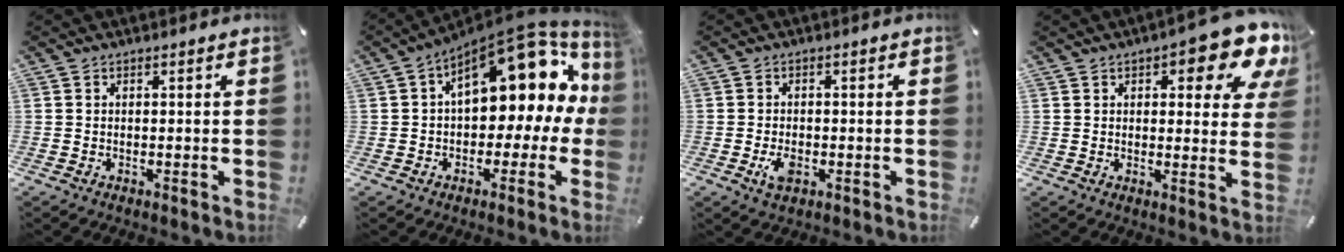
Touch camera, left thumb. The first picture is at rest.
{"total": 17.0, "force": [7.6, 8.8, 12.4], "torque": [-0.163, -0.059, 0.124]}
{"total": 3.6, "force": [-1.2, 2.2, 2.5], "torque": [-0.056, 0.002, -0.022]}
{"total": 11.2, "force": [6.8, 4.5, 7.6], "torque": [-0.085, -0.041, 0.111]}